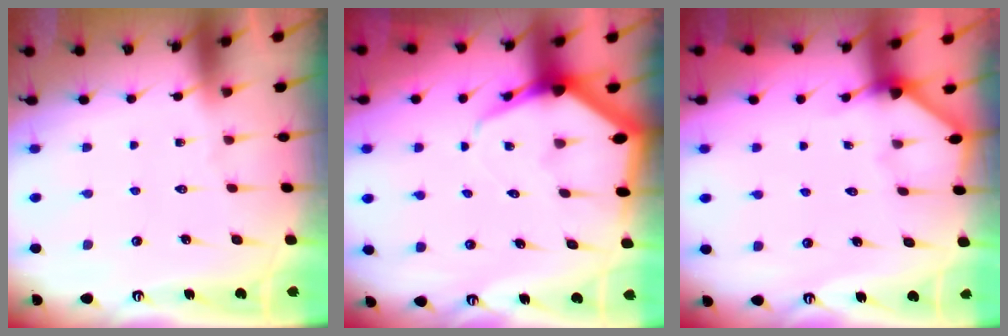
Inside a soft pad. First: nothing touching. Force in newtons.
{"total": 7.2, "press": 7.2, "slide": 0.8}
{"total": 2.6, "press": 2.6, "slide": 0.4}